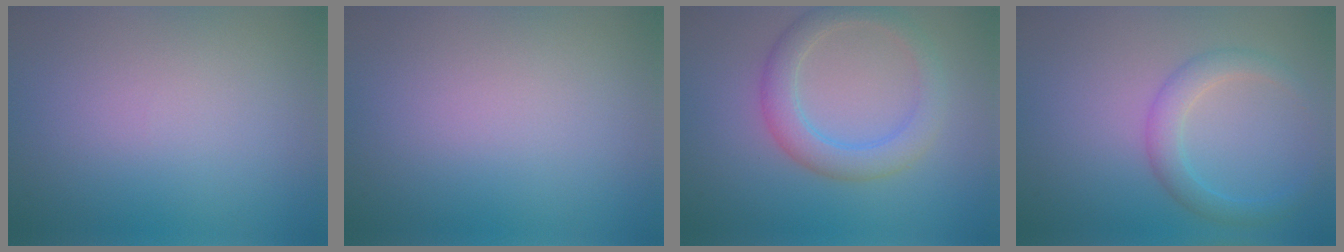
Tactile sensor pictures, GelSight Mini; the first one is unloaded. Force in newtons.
{"total": 0.0}
{"total": 3.8, "press": 3.8, "slide": 0.2}
{"total": 2.7, "press": 2.7, "slide": 0.1}